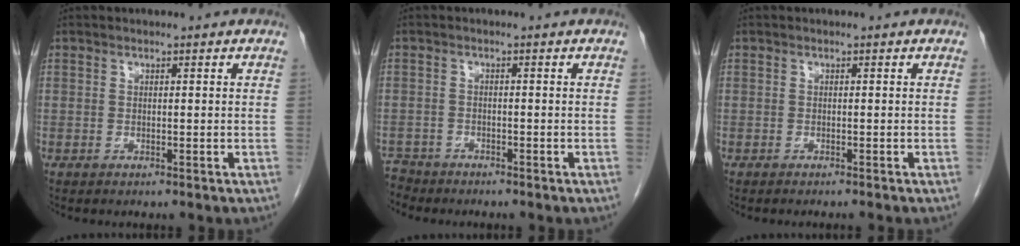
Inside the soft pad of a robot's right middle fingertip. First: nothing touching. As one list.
[{"total": 2.2, "force": [-2.1, 0.5, -0.3], "torque": [0.003, -0.005, -0.041]}, {"total": 2.1, "force": [-1.9, -0.3, 1.0], "torque": [-0.012, 0.004, -0.023]}]